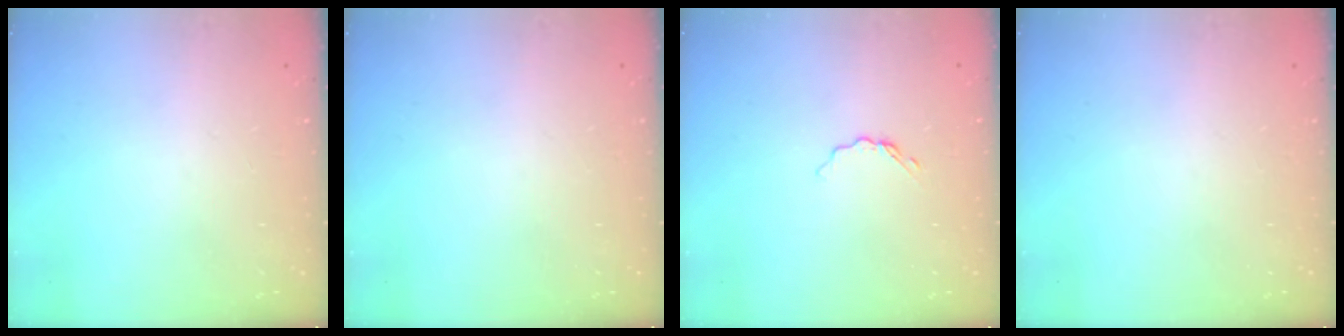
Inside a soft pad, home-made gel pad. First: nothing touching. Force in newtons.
{"total": 0.0}
{"total": 4.5, "press": 4.5, "slide": 0.4}
{"total": 0.0}